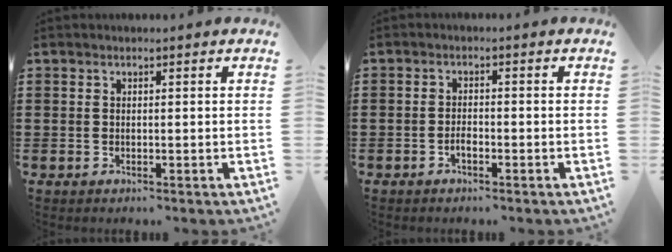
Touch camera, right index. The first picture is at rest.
{"total": 1.7, "force": [-0.9, 0.6, 1.2], "torque": [-0.025, 0.000, -0.017]}